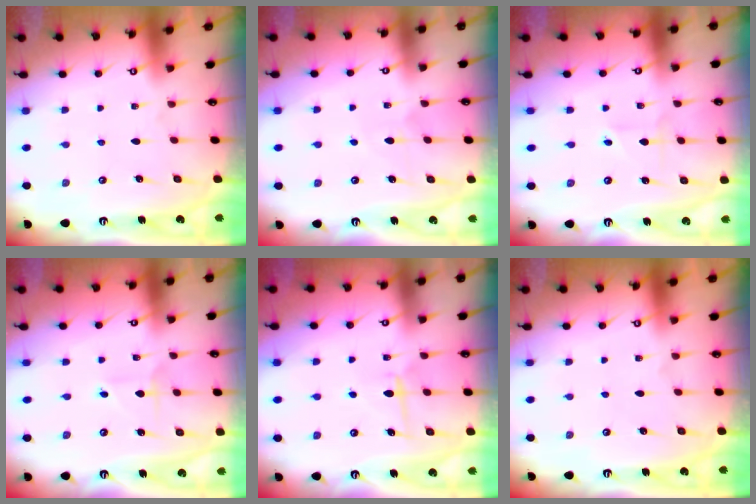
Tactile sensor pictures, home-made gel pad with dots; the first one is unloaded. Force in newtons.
{"total": 4.2, "press": 4.2, "slide": 0.5}
{"total": 1.6, "press": 1.6, "slide": 0.3}
{"total": 2.7, "press": 2.7, "slide": 0.2}
{"total": 7.0, "press": 6.9, "slide": 0.8}
{"total": 0.0}